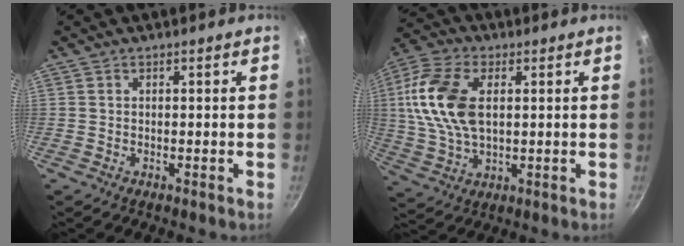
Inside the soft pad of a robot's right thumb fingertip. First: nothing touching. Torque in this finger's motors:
{"motor_torque": [0.60, 0.69, 1.75, -0.05, 0.56]}